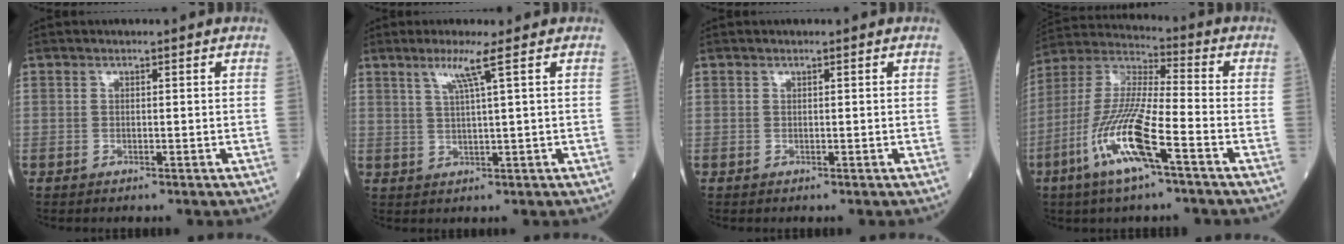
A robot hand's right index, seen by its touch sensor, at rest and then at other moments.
{"total": 4.0, "force": [2.1, -1.1, 3.3], "torque": [-0.068, -0.004, 0.043]}
{"total": 0.0}
{"total": 14.4, "force": [-6.3, 1.8, 12.8], "torque": [-0.272, -0.012, -0.124]}